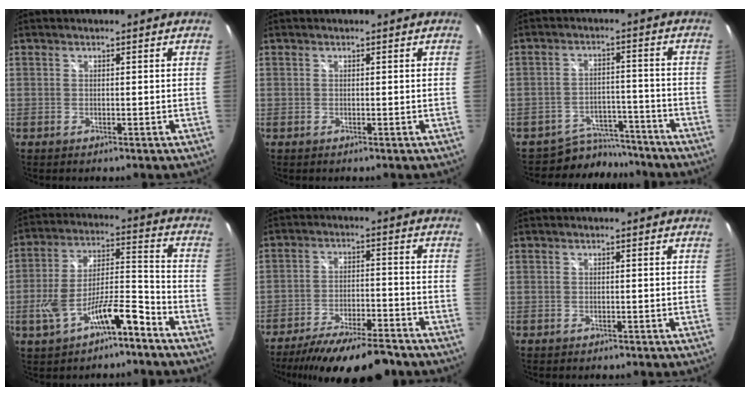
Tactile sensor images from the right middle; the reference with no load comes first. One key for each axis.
{"total": 0.0}
{"total": 8.3, "fx": -7.7, "fy": 3.1, "fz": -0.4, "tx": -0.006, "ty": 0.020, "tz": -0.115}
{"total": 11.8, "fx": -6.8, "fy": 2.2, "fz": 9.4, "tx": -0.187, "ty": -0.001, "tz": -0.112}
{"total": 16.8, "fx": -13.9, "fy": 3.8, "fz": 8.6, "tx": -0.166, "ty": -0.025, "tz": -0.211}
{"total": 0.8, "fx": -0.6, "fy": 0.4, "fz": 0.1, "tx": -0.005, "ty": -0.002, "tz": -0.009}